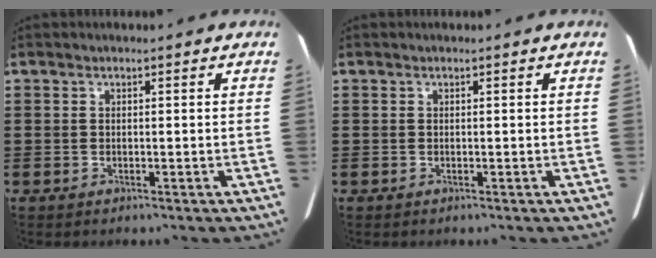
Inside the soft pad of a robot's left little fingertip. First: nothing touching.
{"total": 0.0}